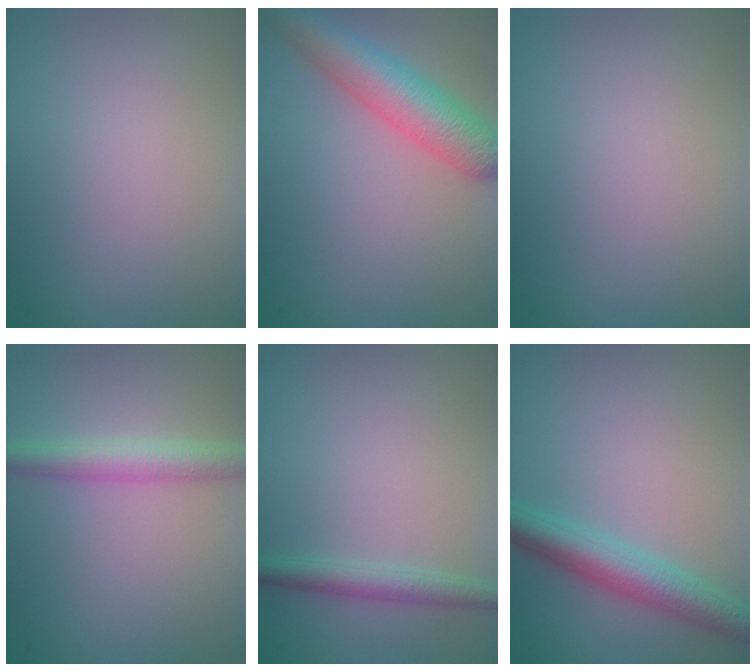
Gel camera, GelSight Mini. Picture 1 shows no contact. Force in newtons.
{"total": 6.2, "press": 6.2, "slide": 0.3}
{"total": 0.0}
{"total": 3.5, "press": 3.5, "slide": 0.1}
{"total": 2.3, "press": 2.3, "slide": 0.0}
{"total": 4.5, "press": 4.5, "slide": 0.1}